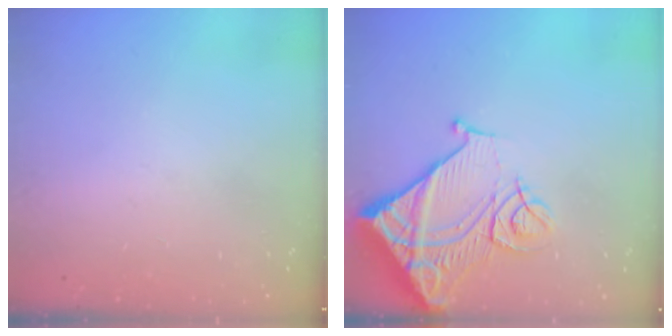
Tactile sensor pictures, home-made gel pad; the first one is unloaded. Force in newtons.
{"total": 15.3, "press": 15.2, "slide": 1.9}